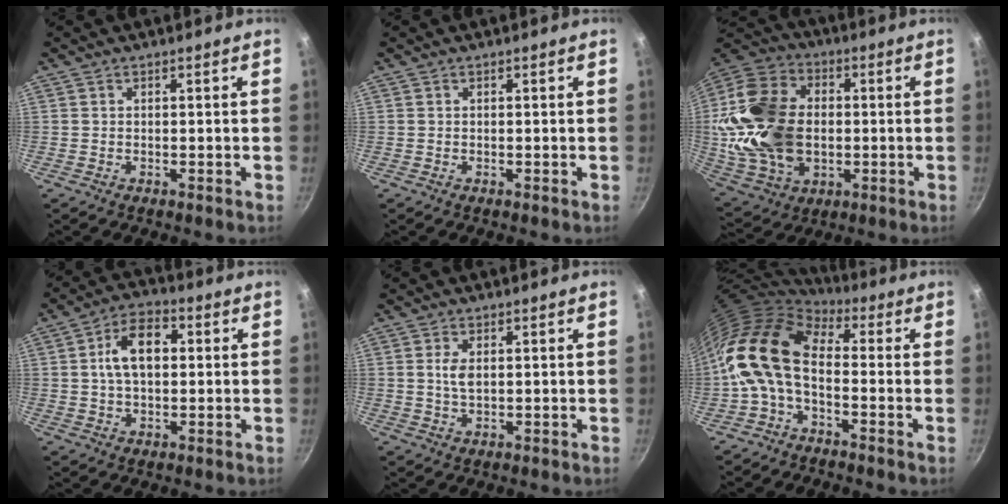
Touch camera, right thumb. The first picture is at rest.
{"total": 0.0}
{"total": 23.5, "force": [0.0, 16.6, 16.6], "torque": [-0.311, 0.020, 0.008]}
{"total": 9.8, "force": [1.3, 6.0, 7.6], "torque": [-0.109, 0.020, 0.013]}
{"total": 3.2, "force": [0.6, 1.7, 2.6], "torque": [-0.048, -0.001, 0.012]}
{"total": 12.9, "force": [-1.7, 7.7, 10.3], "torque": [-0.182, 0.030, -0.050]}